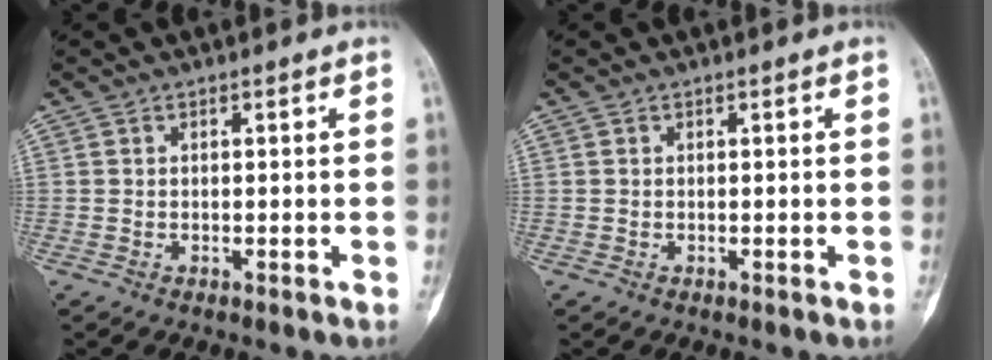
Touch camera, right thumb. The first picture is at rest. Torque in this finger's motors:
{"motor_torque": [0.25, 0.12, -0.10, 0.01, 0.04]}